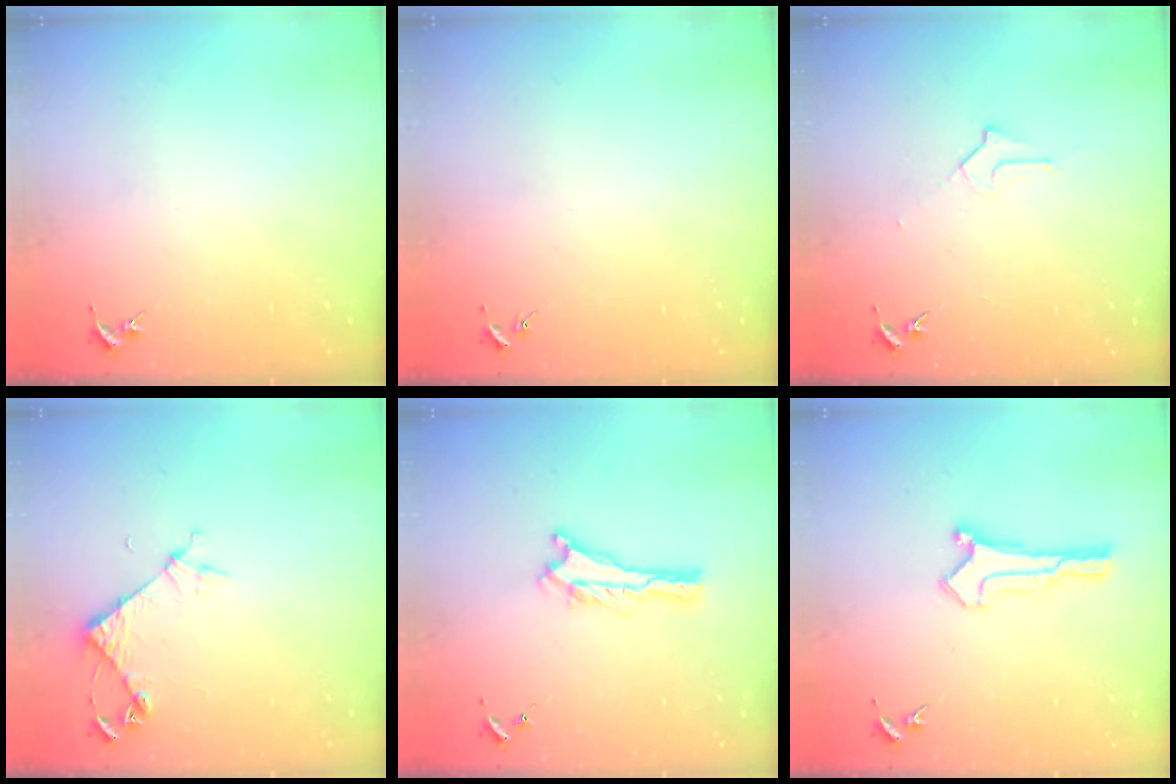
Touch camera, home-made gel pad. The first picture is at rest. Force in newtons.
{"total": 0.0}
{"total": 1.6, "press": 1.6, "slide": 0.1}
{"total": 4.6, "press": 4.6, "slide": 0.3}
{"total": 0.0}
{"total": 0.0}